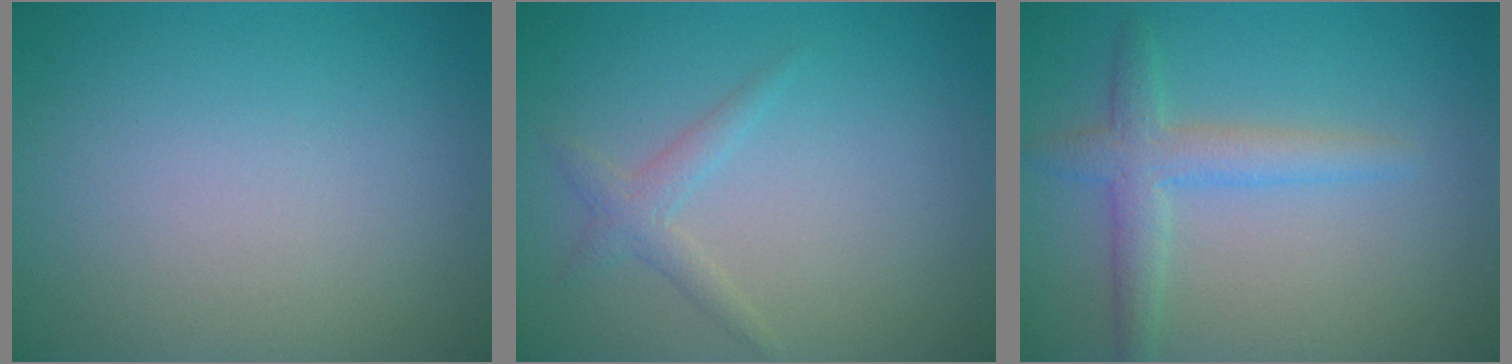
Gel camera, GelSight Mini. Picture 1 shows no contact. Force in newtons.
{"total": 1.6, "press": 1.6, "slide": 0.1}
{"total": 3.1, "press": 3.1, "slide": 0.1}